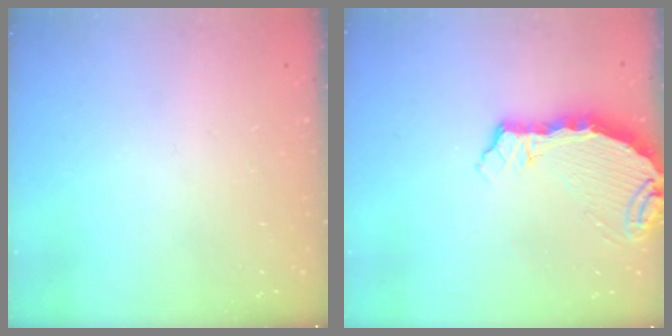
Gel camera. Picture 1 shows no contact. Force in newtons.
{"total": 7.3, "press": 7.0, "slide": 2.2}